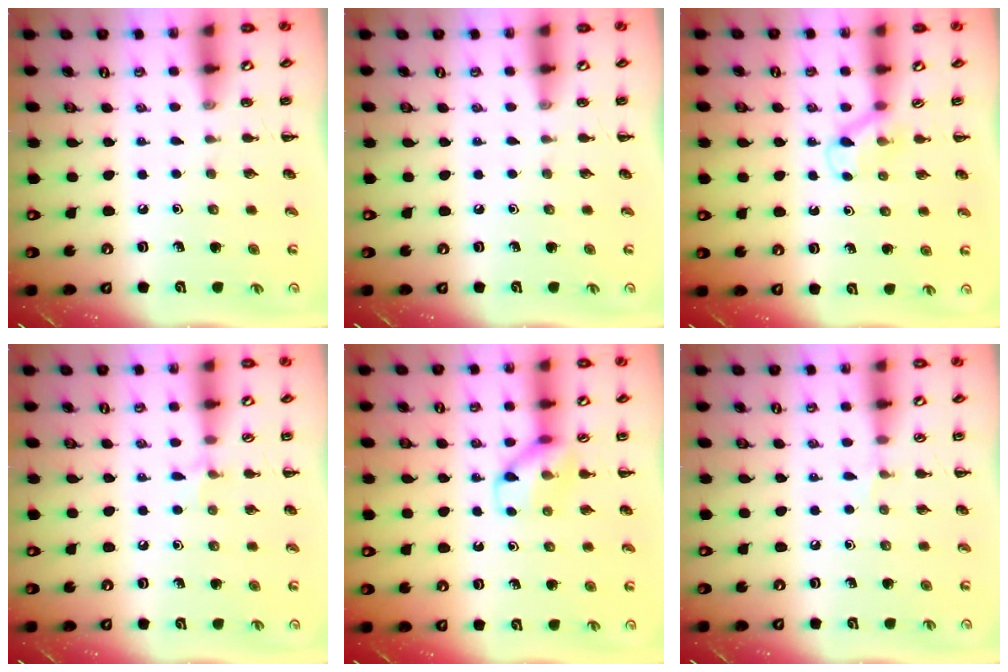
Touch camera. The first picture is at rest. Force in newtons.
{"total": 0.0}
{"total": 4.0, "press": 3.8, "slide": 1.2}
{"total": 5.1, "press": 4.8, "slide": 1.7}
{"total": 10.0, "press": 9.9, "slide": 0.7}
{"total": 3.3, "press": 3.0, "slide": 1.3}